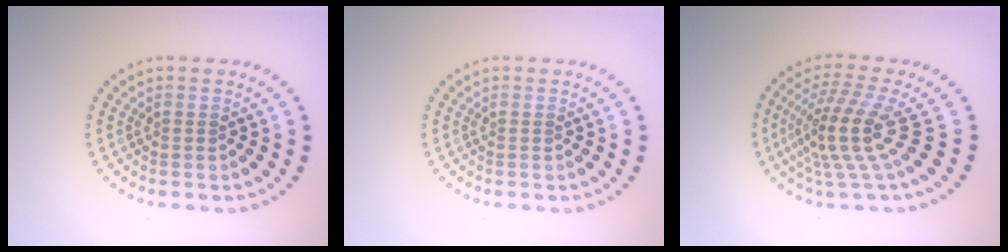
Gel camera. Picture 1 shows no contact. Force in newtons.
{"total": 0.0}
{"total": 4.9, "press": 3.6, "slide": 3.4}